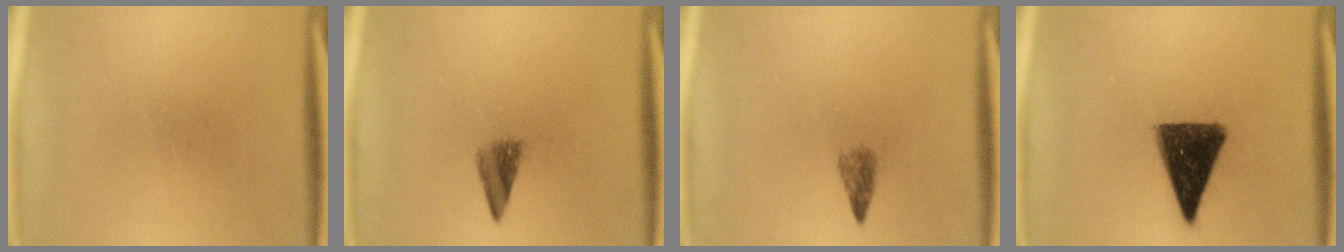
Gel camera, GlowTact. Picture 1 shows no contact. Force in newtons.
{"total": 2.9}
{"total": 1.8}
{"total": 12.4}